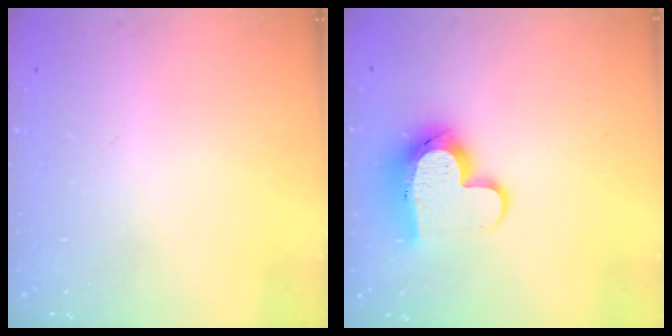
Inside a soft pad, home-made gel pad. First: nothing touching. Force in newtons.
{"total": 11.7, "press": 11.7, "slide": 0.8}